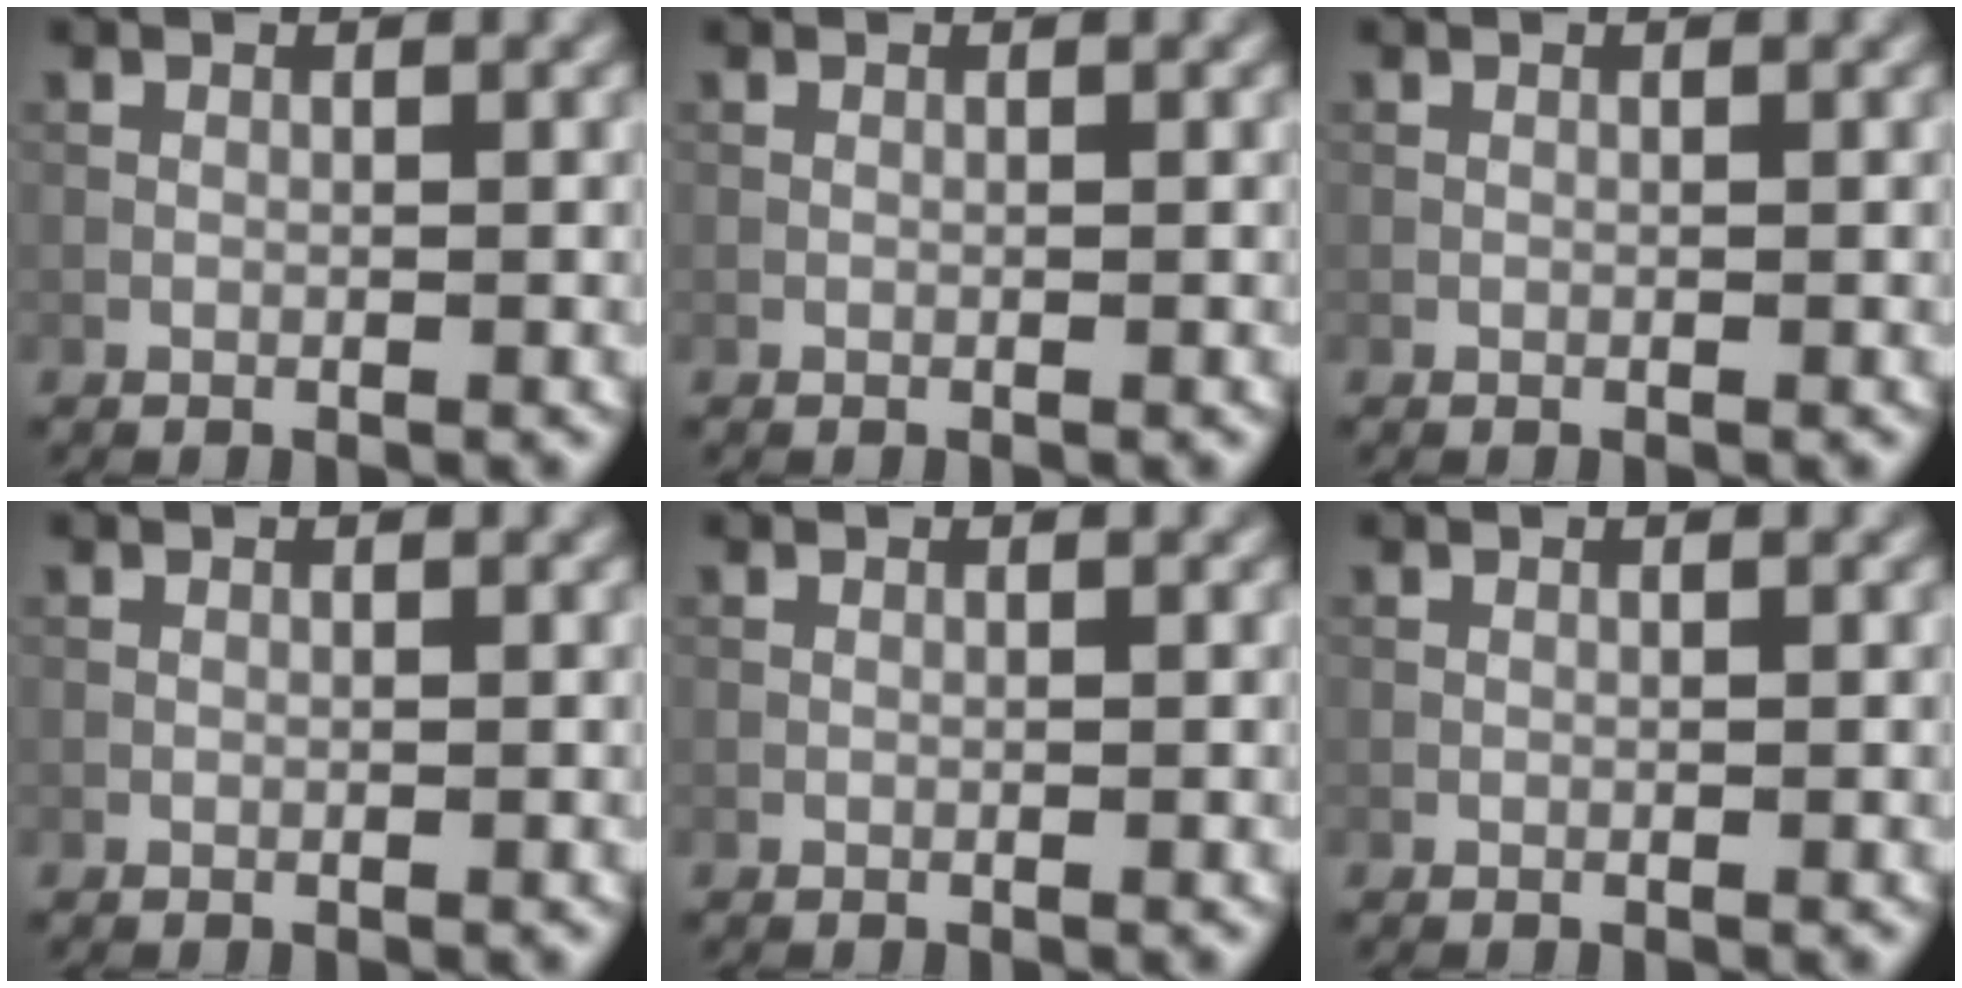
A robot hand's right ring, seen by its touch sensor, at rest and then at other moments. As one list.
[{"total": 0.0}, {"total": 0.0}, {"total": 0.0}, {"total": 0.0}, {"total": 0.0}]